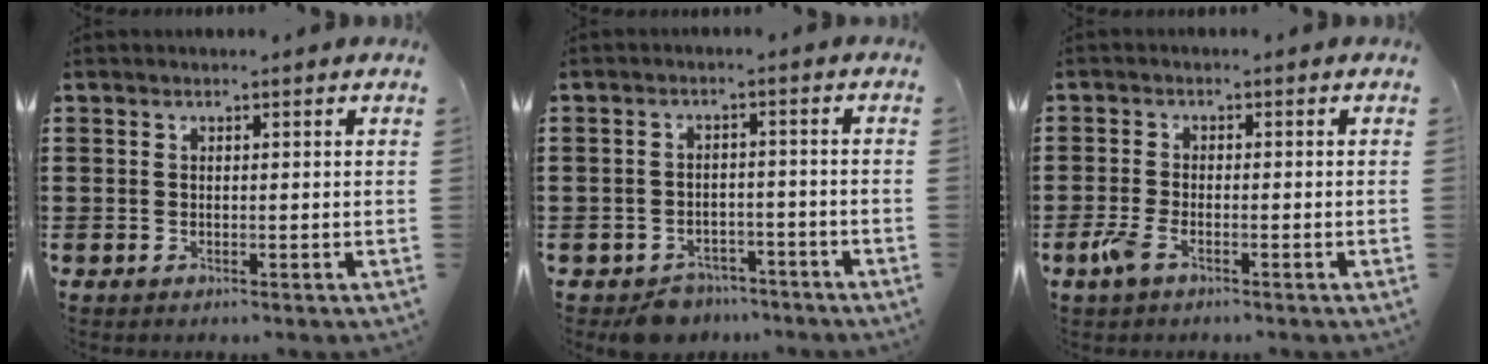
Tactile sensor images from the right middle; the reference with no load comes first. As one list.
[{"total": 3.5, "force": [-3.3, 1.2, 0.0], "torque": [-0.007, 0.005, -0.068]}, {"total": 2.9, "force": [-1.7, 1.0, 2.2], "torque": [-0.065, -0.009, -0.038]}]